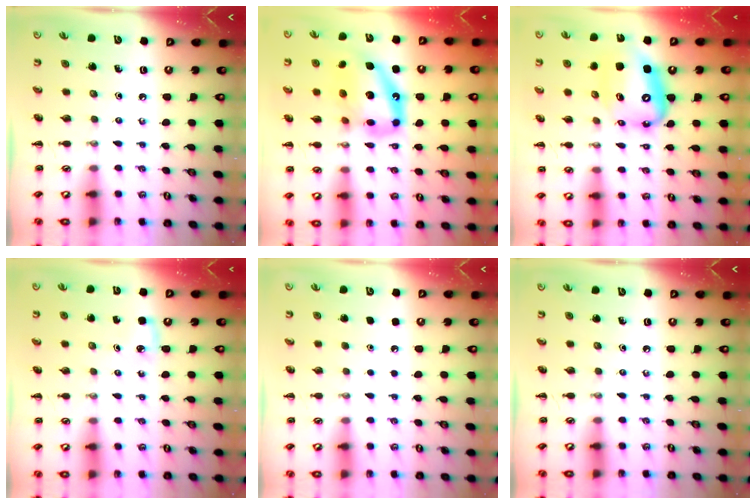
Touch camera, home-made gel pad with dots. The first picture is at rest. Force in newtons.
{"total": 15.3, "press": 14.8, "slide": 3.9}
{"total": 12.4, "press": 11.9, "slide": 3.3}
{"total": 3.9, "press": 3.7, "slide": 1.2}
{"total": 1.8, "press": 1.7, "slide": 0.1}
{"total": 0.0}